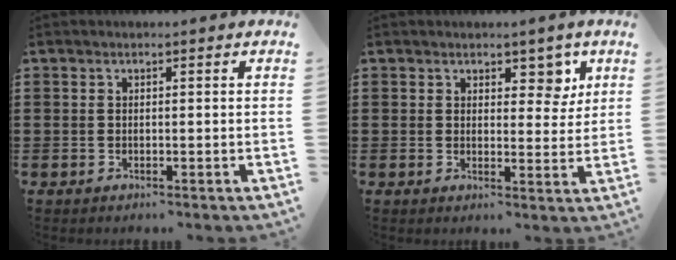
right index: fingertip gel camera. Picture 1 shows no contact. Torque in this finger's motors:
{"motor_torque": [-0.18, 0.12, 0.16, 0.00]}